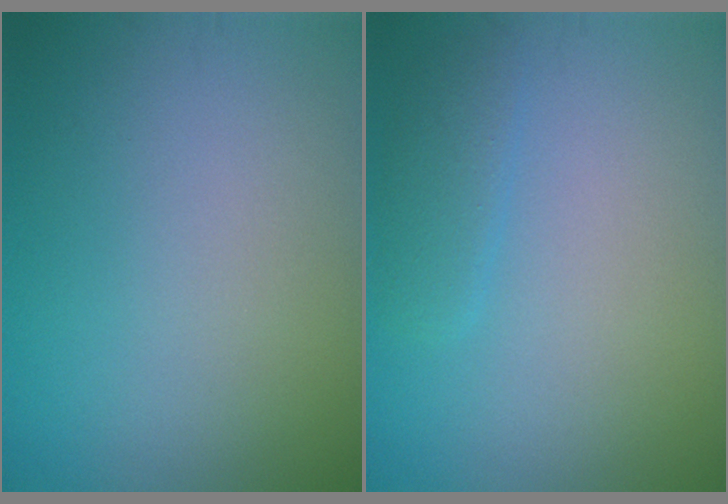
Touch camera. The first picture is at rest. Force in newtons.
{"total": 1.7, "press": 1.7, "slide": 0.1}